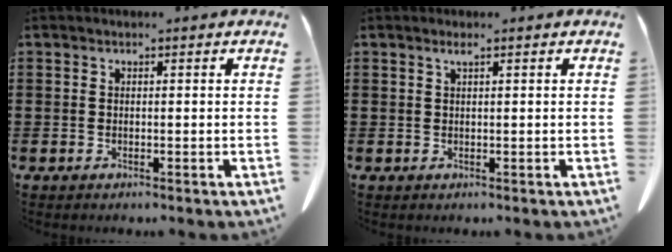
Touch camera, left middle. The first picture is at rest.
{"total": 0.9, "force": [0.5, 0.0, 0.8], "torque": [-0.016, 0.000, 0.009]}